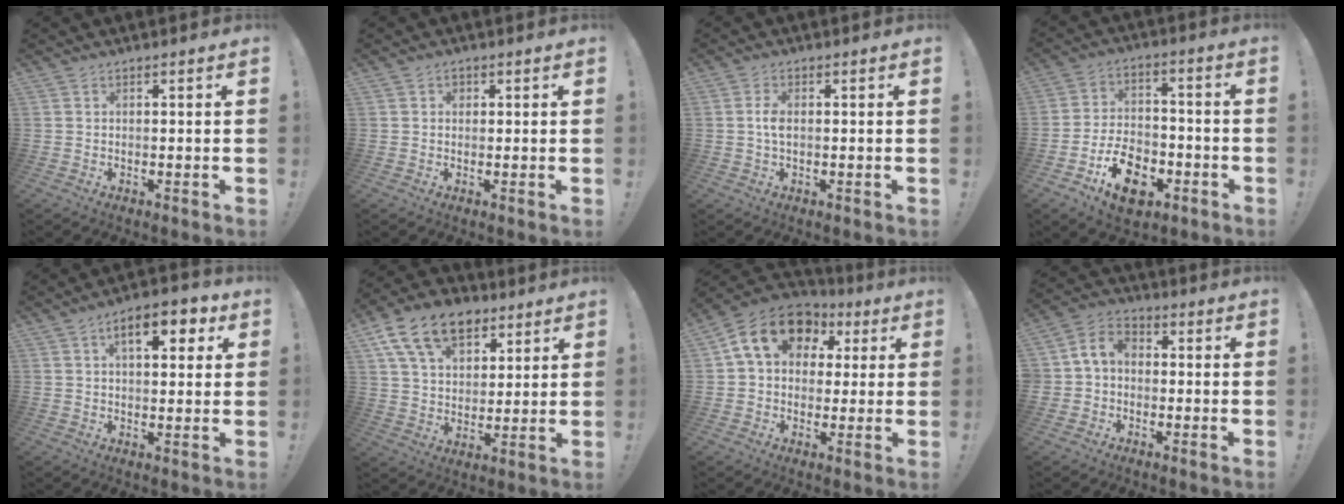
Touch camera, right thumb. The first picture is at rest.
{"total": 1.4, "force": [0.2, 1.2, 0.6], "torque": [-0.003, -0.001, 0.001]}
{"total": 3.1, "force": [-0.1, 1.6, 2.6], "torque": [-0.055, 0.005, -0.006]}
{"total": 14.5, "force": [-7.5, 9.1, 8.5], "torque": [-0.133, 0.061, -0.125]}
{"total": 9.4, "force": [3.4, 4.2, 7.7], "torque": [-0.111, 0.000, 0.051]}
{"total": 17.0, "force": [9.2, 10.7, 9.5], "torque": [-0.157, -0.040, 0.172]}
{"total": 15.9, "force": [5.5, 11.4, 9.7], "torque": [-0.154, 0.002, 0.104]}
{"total": 6.9, "force": [0.0, 5.8, 3.7], "torque": [-0.081, 0.018, 0.001]}